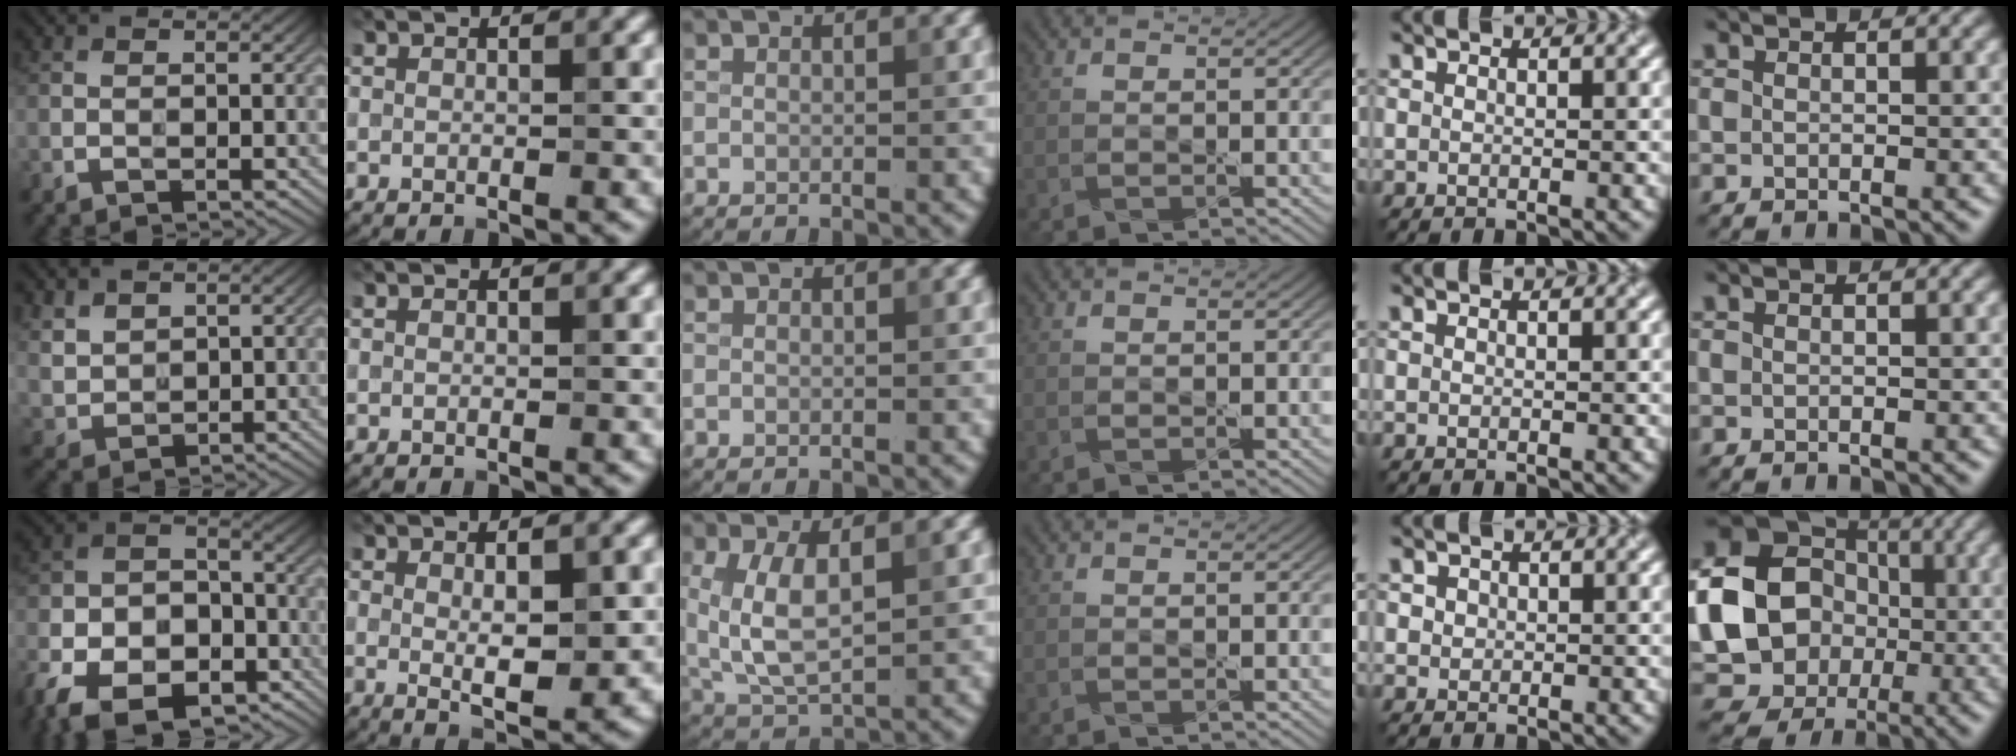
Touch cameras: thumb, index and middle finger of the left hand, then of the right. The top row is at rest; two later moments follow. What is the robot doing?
{"motion": "wipe", "object": "plastic plate"}